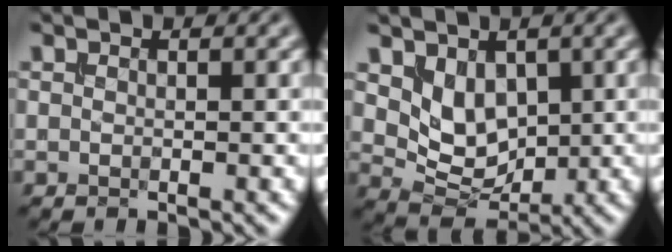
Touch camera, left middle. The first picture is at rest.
{"total": 4.1, "force": [1.2, 3.0, 2.6], "torque": [-0.056, -0.016, 0.025]}